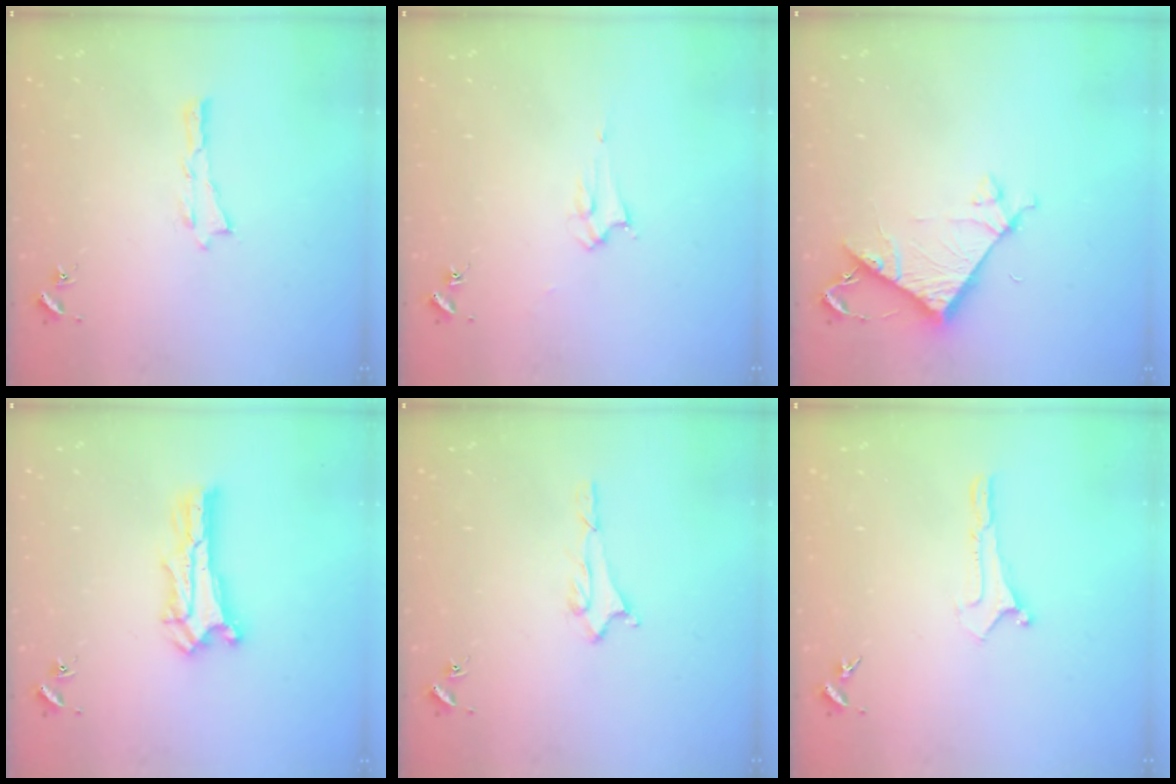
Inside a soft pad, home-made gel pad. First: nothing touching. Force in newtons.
{"total": 2.1, "press": 2.1, "slide": 0.2}
{"total": 7.2, "press": 7.2, "slide": 0.4}
{"total": 1.5, "press": 1.5, "slide": 0.2}
{"total": 1.6, "press": 1.6, "slide": 0.2}
{"total": 0.0}